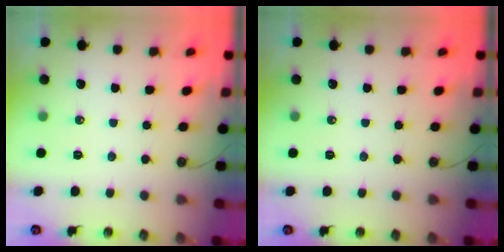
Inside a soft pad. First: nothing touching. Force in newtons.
{"total": 0.0}